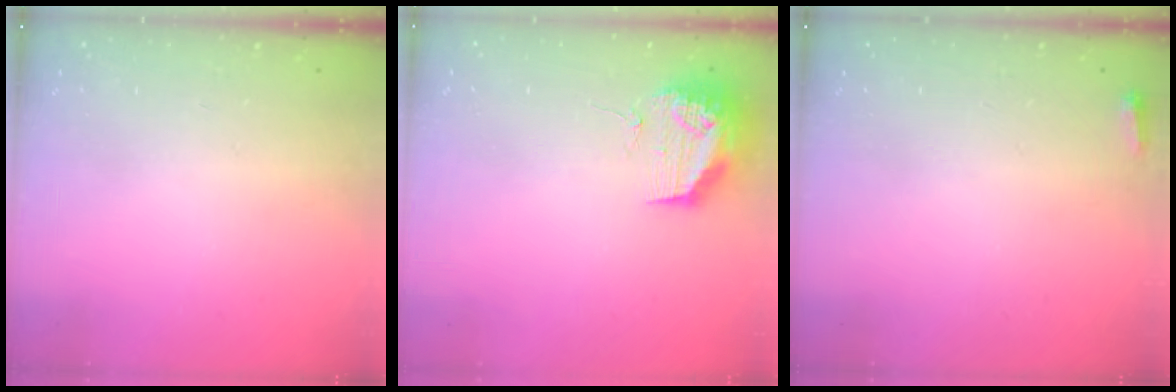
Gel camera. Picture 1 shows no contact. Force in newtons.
{"total": 11.1, "press": 11.1, "slide": 0.8}
{"total": 2.7, "press": 2.6, "slide": 0.9}